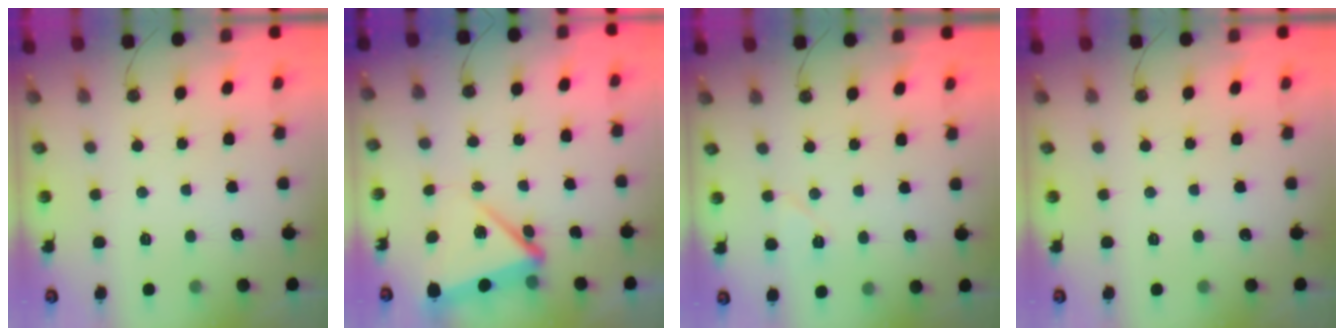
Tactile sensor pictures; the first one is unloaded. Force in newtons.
{"total": 7.5, "press": 7.2, "slide": 1.9}
{"total": 6.6, "press": 6.3, "slide": 1.9}
{"total": 0.0}